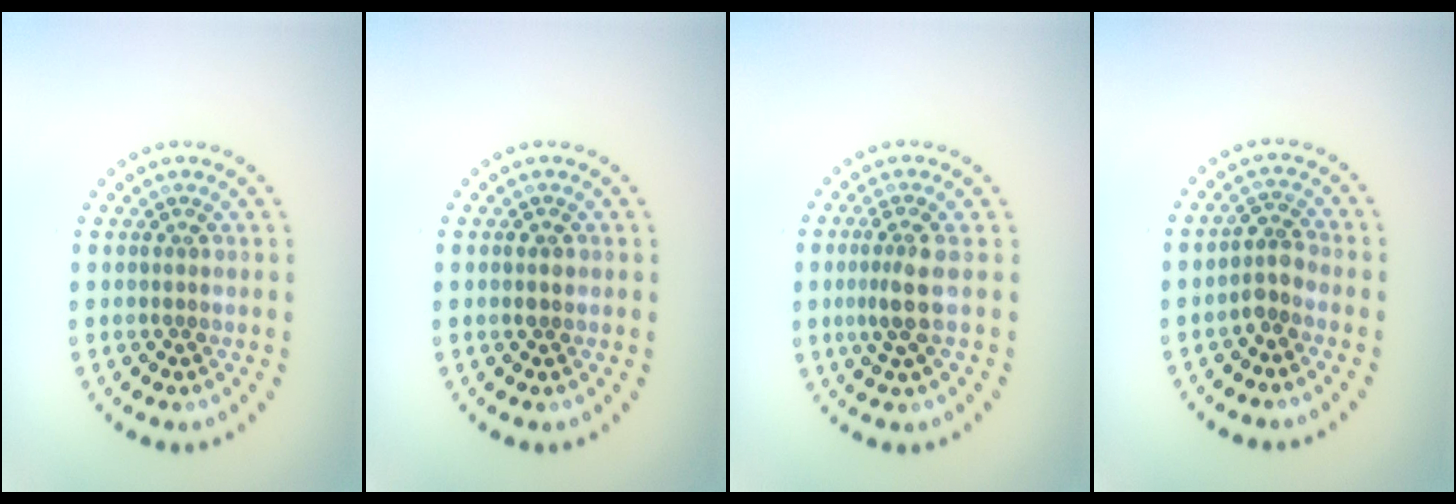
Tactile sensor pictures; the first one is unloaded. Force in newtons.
{"total": 1.1, "press": 1.1, "slide": 0.1}
{"total": 2.5, "press": 2.0, "slide": 1.4}
{"total": 1.9, "press": 1.5, "slide": 1.1}